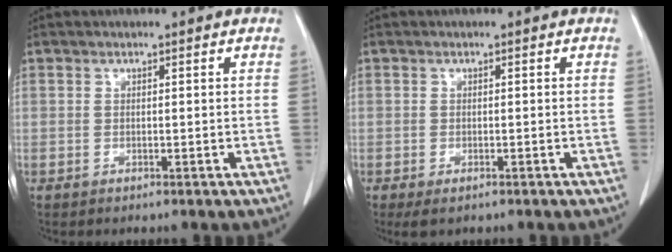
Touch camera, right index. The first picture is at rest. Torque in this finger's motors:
{"motor_torque": [0.27, -0.24, 0.06, 0.00]}